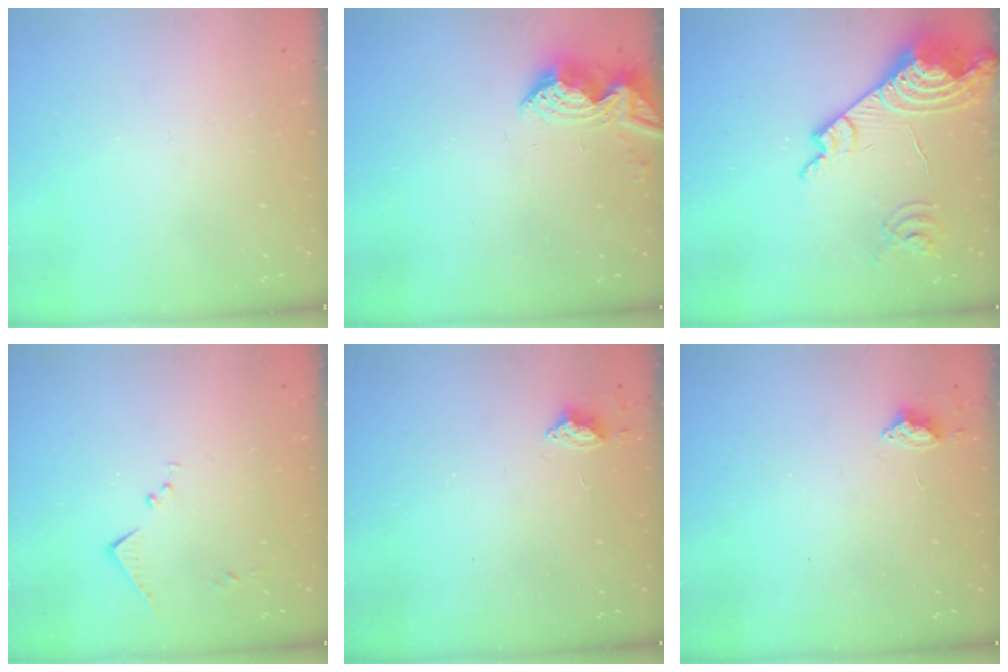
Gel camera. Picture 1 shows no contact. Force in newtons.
{"total": 8.1, "press": 8.1, "slide": 0.6}
{"total": 17.7, "press": 17.7, "slide": 1.8}
{"total": 6.9, "press": 6.8, "slide": 0.6}
{"total": 4.9, "press": 4.8, "slide": 0.7}
{"total": 4.9, "press": 4.8, "slide": 0.7}